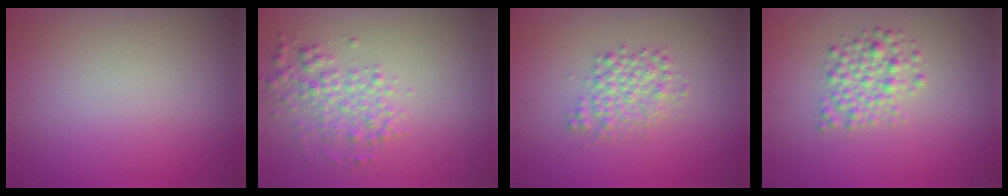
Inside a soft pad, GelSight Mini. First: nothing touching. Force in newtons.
{"total": 3.0, "press": 3.0, "slide": 0.0}
{"total": 2.6, "press": 2.6, "slide": 0.0}
{"total": 2.7, "press": 2.7, "slide": 0.1}